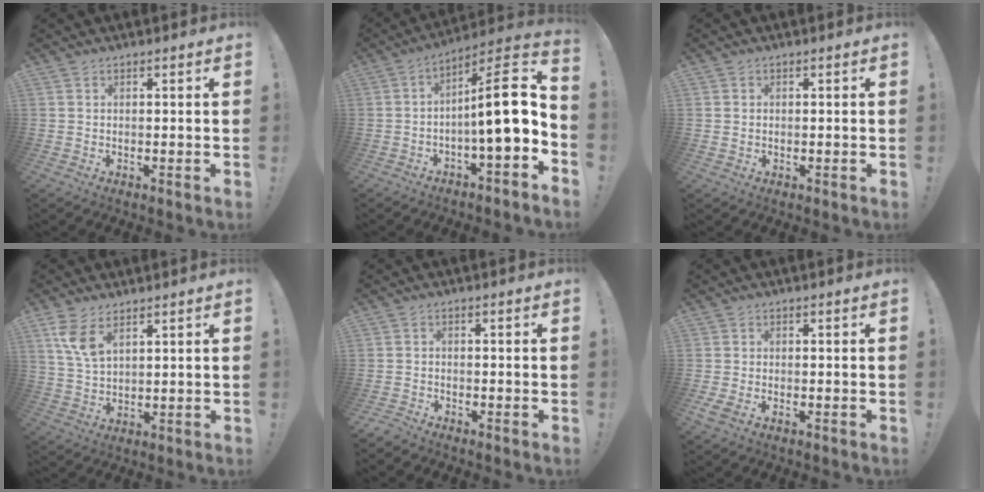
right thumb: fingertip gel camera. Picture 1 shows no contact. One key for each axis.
{"total": 15.1, "fx": -0.2, "fy": 2.8, "fz": 14.8, "tx": -0.225, "ty": -0.004, "tz": -0.009}
{"total": 1.0, "fx": 0.4, "fy": 0.9, "fz": -0.2, "tx": 0.003, "ty": 0.006, "tz": 0.007}
{"total": 7.9, "fx": 4.5, "fy": 3.8, "fz": 5.2, "tx": -0.095, "ty": -0.023, "tz": 0.084}
{"total": 2.0, "fx": -1.8, "fy": 0.8, "fz": 0.1, "tx": -0.004, "ty": 0.008, "tz": -0.037}
{"total": 2.2, "fx": -0.8, "fy": 1.2, "fz": 1.7, "tx": -0.037, "ty": -0.003, "tz": -0.016}